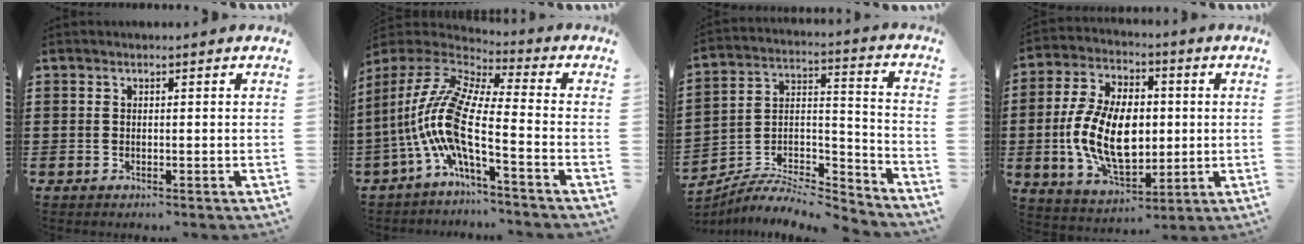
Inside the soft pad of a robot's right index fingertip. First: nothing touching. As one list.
[{"total": 11.4, "force": [-4.2, 2.4, 10.3], "torque": [-0.244, -0.028, -0.096]}, {"total": 7.1, "force": [-6.3, 2.4, 2.2], "torque": [-0.041, 0.007, -0.124]}, {"total": 13.8, "force": [-0.8, 8.1, 11.1], "torque": [-0.240, -0.001, -0.016]}]